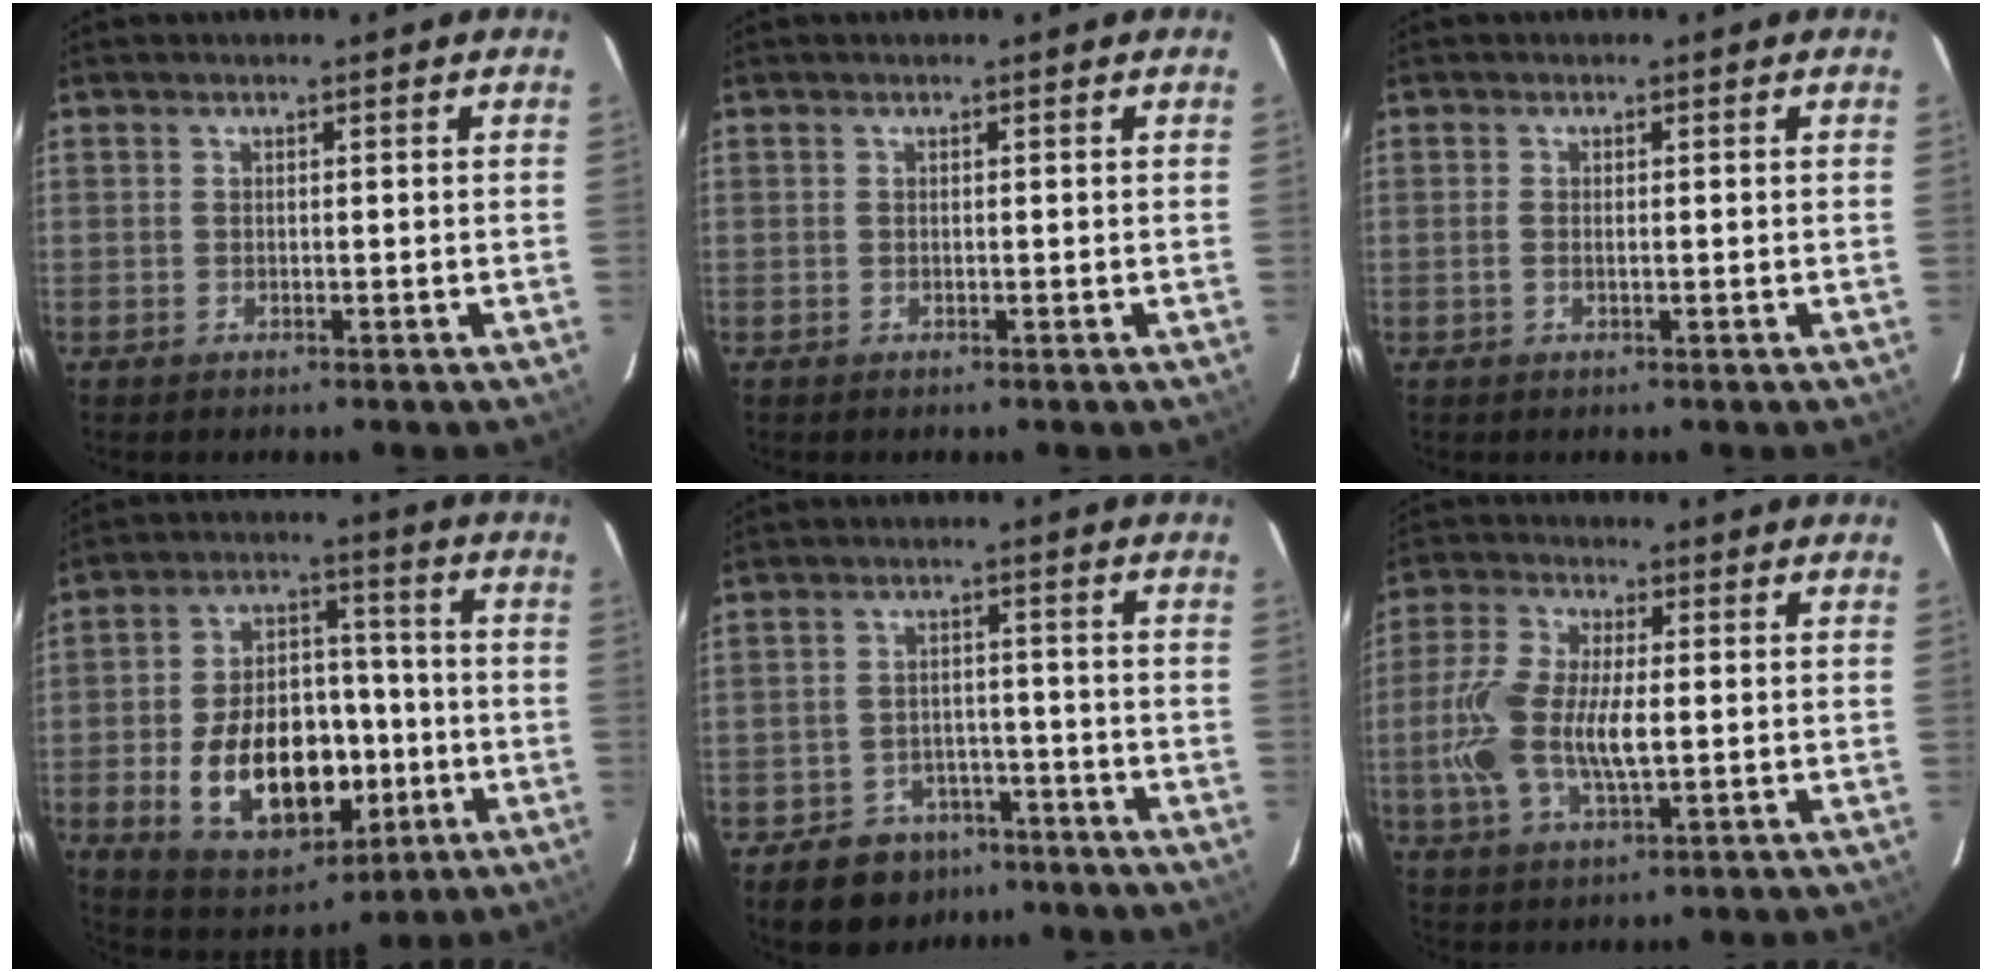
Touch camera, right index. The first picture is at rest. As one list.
[{"total": 0.0}, {"total": 0.9, "force": [0.0, 0.4, 0.8], "torque": [-0.019, 0.000, -0.001]}, {"total": 18.9, "force": [-4.7, 12.0, 13.9], "torque": [-0.274, 0.021, -0.051]}, {"total": 8.8, "force": [-6.0, 6.0, 2.1], "torque": [-0.056, 0.024, -0.073]}, {"total": 12.2, "force": [-1.0, 5.1, 11.0], "torque": [-0.239, 0.001, -0.022]}]